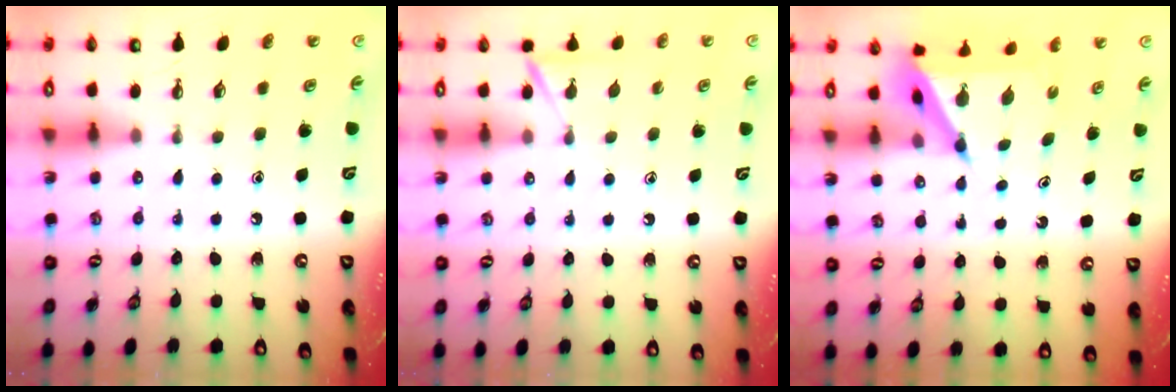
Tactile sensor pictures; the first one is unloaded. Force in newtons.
{"total": 5.3, "press": 5.2, "slide": 0.6}
{"total": 6.8, "press": 6.7, "slide": 0.5}